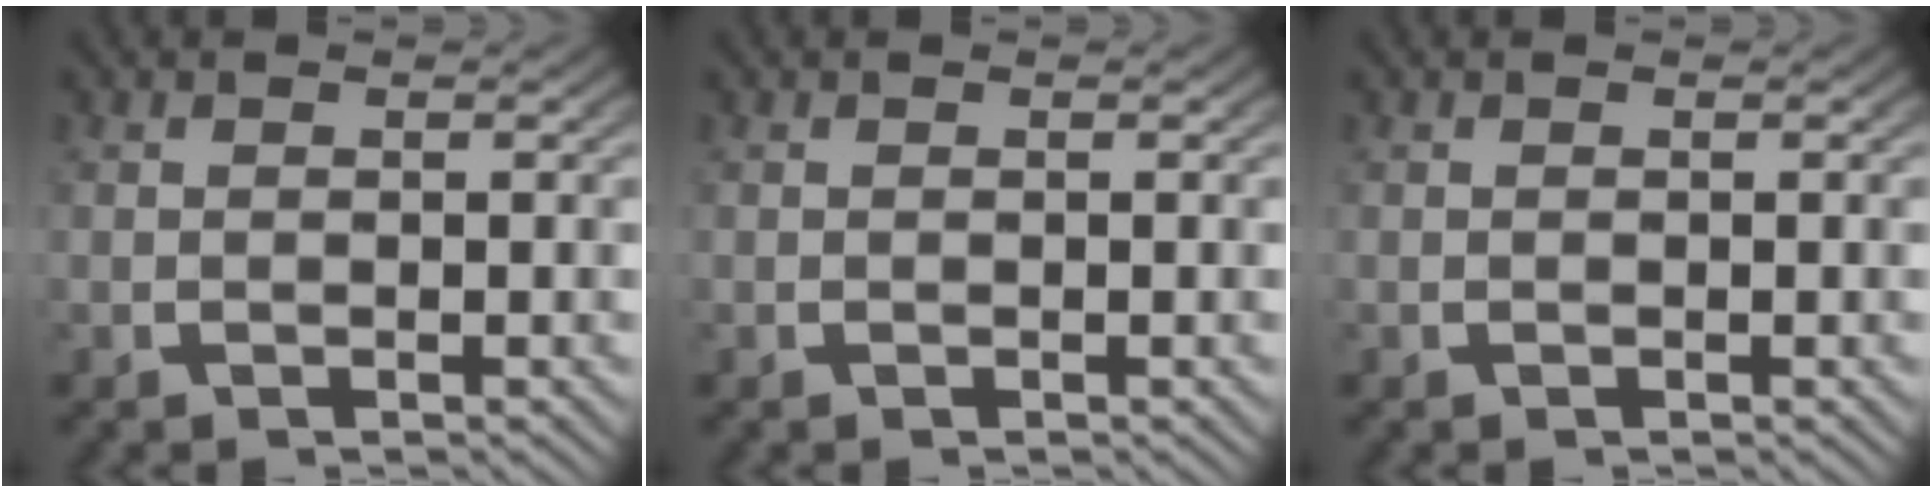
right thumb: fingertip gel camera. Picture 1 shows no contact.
{"total": 0.0}
{"total": 0.0}